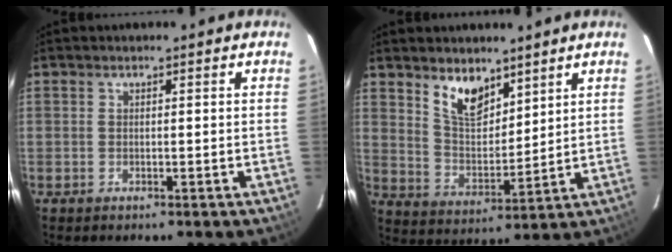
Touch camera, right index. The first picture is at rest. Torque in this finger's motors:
{"motor_torque": [0.16, 0.16, 0.21, 0.05]}